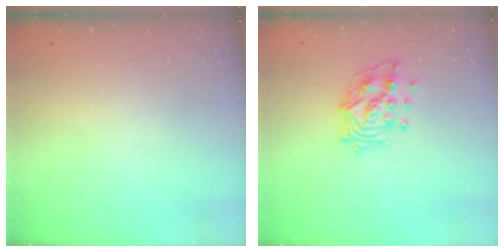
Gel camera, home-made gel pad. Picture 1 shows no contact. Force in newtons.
{"total": 14.1, "press": 14.0, "slide": 1.8}